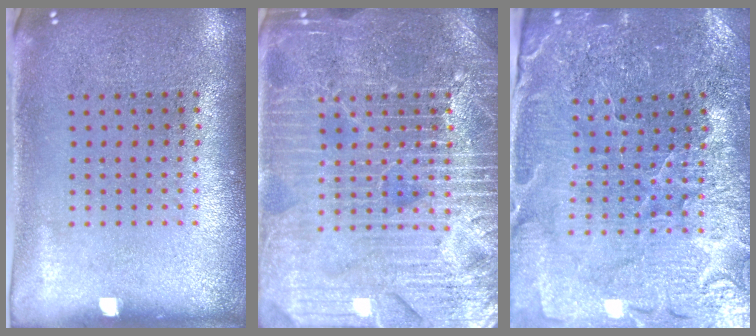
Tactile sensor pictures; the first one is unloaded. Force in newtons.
{"total": 5.4, "press": 5.3, "slide": 0.6}
{"total": 3.3, "press": 3.3, "slide": 0.3}